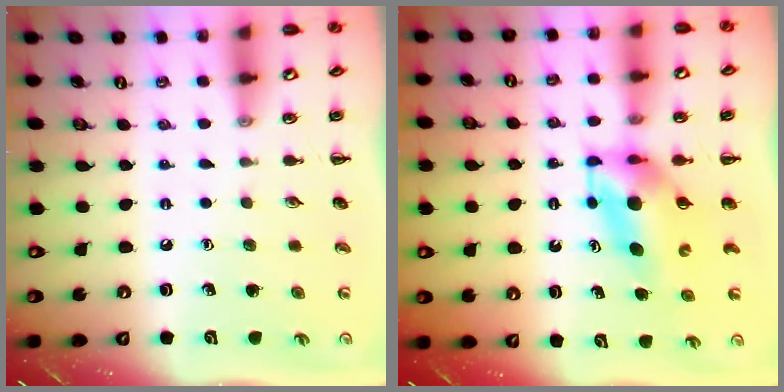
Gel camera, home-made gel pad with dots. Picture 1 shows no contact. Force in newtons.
{"total": 5.7, "press": 5.6, "slide": 1.1}